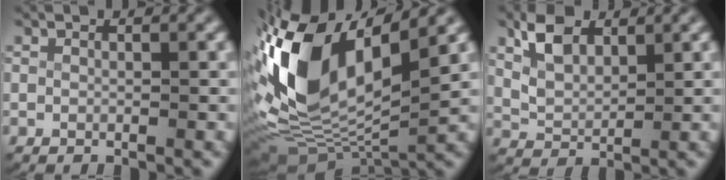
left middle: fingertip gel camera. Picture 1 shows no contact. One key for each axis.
{"total": 16.9, "fx": 1.8, "fy": 10.4, "fz": 13.3, "tx": -0.296, "ty": -0.035, "tz": 0.045}
{"total": 4.1, "fx": 2.2, "fy": 2.6, "fz": 2.4, "tx": -0.063, "ty": -0.011, "tz": 0.043}